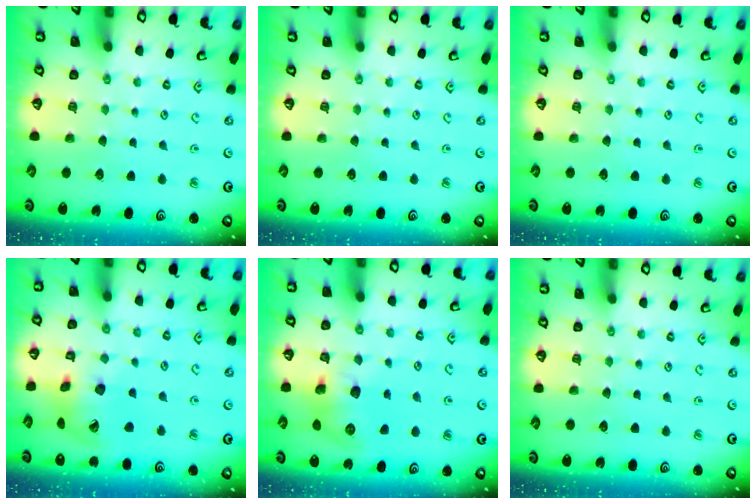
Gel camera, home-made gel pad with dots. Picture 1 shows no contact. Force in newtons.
{"total": 0.0}
{"total": 0.0}
{"total": 12.8, "press": 12.7, "slide": 1.8}
{"total": 9.4, "press": 9.3, "slide": 1.0}
{"total": 0.0}